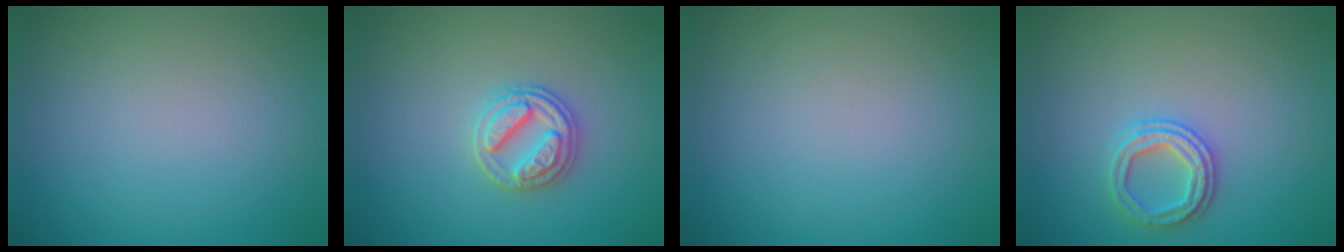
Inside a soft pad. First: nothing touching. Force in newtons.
{"total": 2.9, "press": 2.8, "slide": 0.4}
{"total": 0.0}
{"total": 2.4, "press": 2.4, "slide": 0.2}